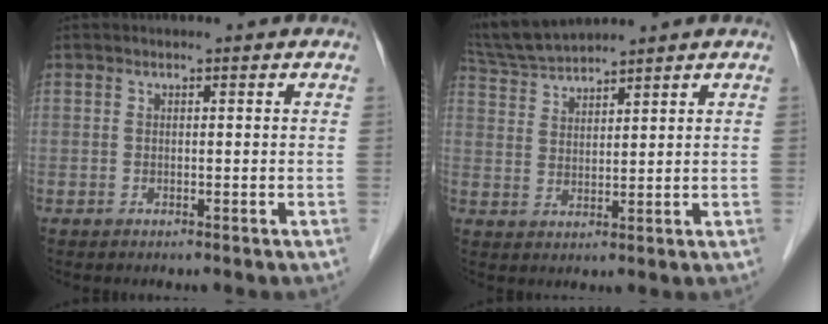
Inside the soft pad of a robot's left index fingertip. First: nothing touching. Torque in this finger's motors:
{"motor_torque": [0.09, -0.10, 0.05, 0.02]}